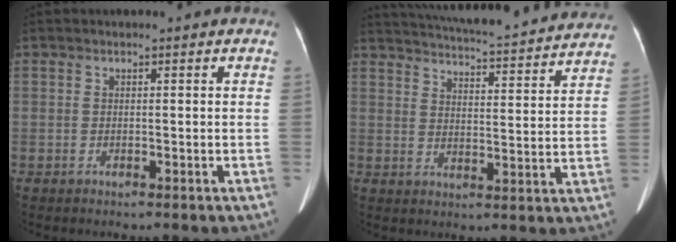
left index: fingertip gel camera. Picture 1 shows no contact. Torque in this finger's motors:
{"motor_torque": [0.15, -0.58, 0.03, 0.02]}